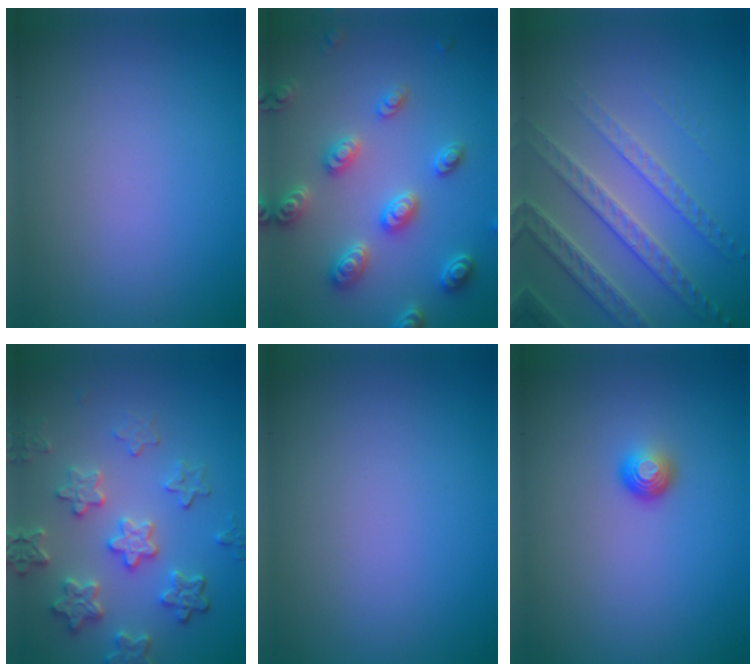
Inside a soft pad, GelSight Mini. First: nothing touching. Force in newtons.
{"total": 3.8, "press": 3.6, "slide": 1.1}
{"total": 4.4, "press": 3.9, "slide": 1.9}
{"total": 5.4, "press": 4.3, "slide": 3.2}
{"total": 0.0}
{"total": 1.8, "press": 1.1, "slide": 1.4}